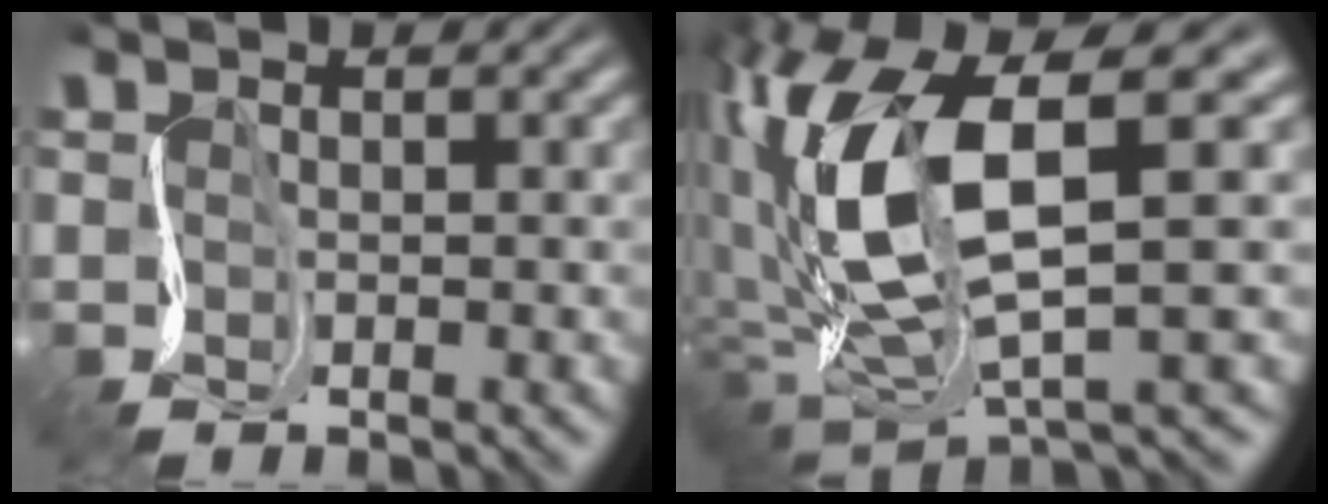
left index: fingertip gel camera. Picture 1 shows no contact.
{"total": 11.9, "force": [1.9, 4.4, 10.9], "torque": [-0.224, 0.004, 0.034]}